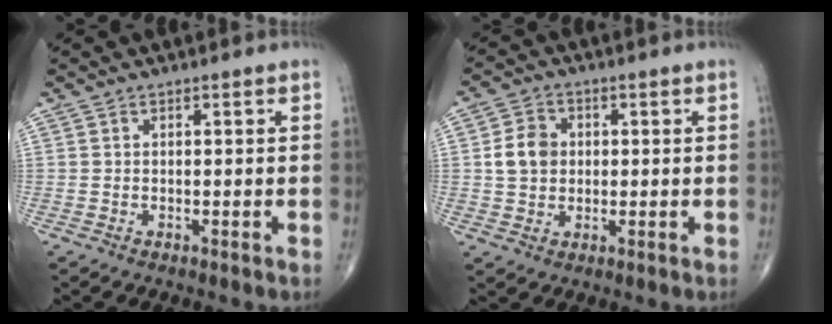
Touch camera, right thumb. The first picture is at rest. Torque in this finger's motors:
{"motor_torque": [-0.28, 0.47, 0.14, -0.08, 0.04]}